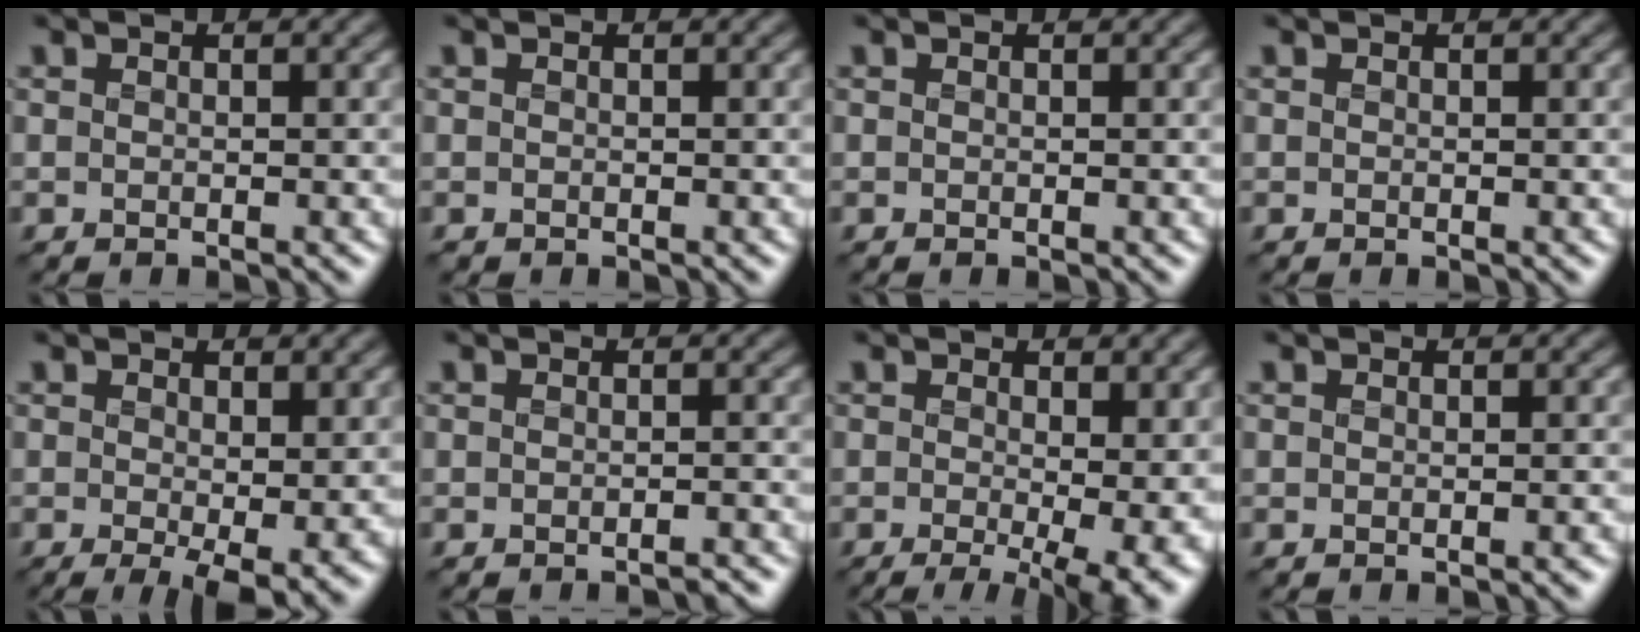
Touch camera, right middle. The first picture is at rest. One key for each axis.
{"total": 0.0}
{"total": 0.0}
{"total": 0.0}
{"total": 3.2, "fx": -0.1, "fy": 0.6, "fz": 3.1, "tx": -0.048, "ty": -0.015, "tz": 0.003}
{"total": 1.3, "fx": -1.3, "fy": 0.1, "fz": 0.3, "tx": 0.002, "ty": -0.001, "tz": -0.021}
{"total": 6.8, "fx": -0.7, "fy": 1.7, "fz": 6.5, "tx": -0.077, "ty": -0.019, "tz": -0.007}
{"total": 0.5, "fx": -0.3, "fy": 0.3, "fz": 0.3, "tx": -0.003, "ty": -0.001, "tz": -0.010}